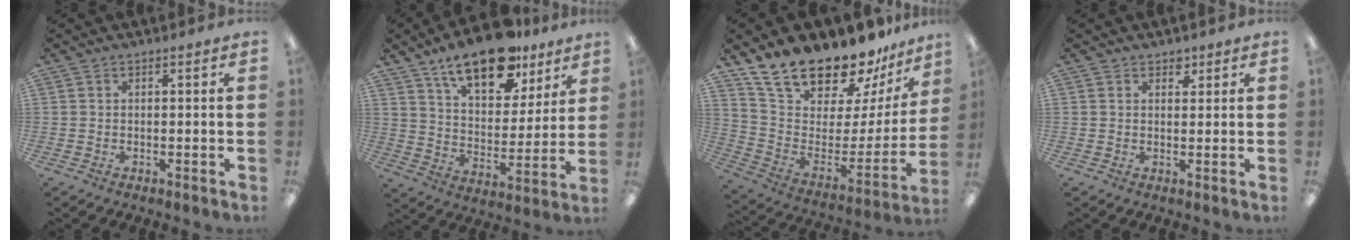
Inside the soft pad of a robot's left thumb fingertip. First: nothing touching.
{"total": 17.8, "force": [13.0, 7.9, 9.2], "torque": [-0.146, -0.069, 0.224]}
{"total": 19.7, "force": [17.9, 6.3, 5.3], "torque": [-0.106, -0.145, 0.327]}
{"total": 2.1, "force": [1.5, 1.4, 0.6], "torque": [0.003, -0.005, 0.023]}